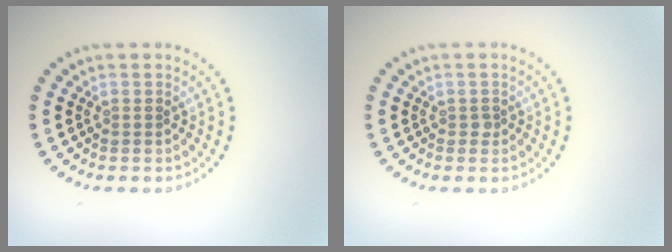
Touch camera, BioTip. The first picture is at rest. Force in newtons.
{"total": 0.6, "press": 0.4, "slide": 0.4}